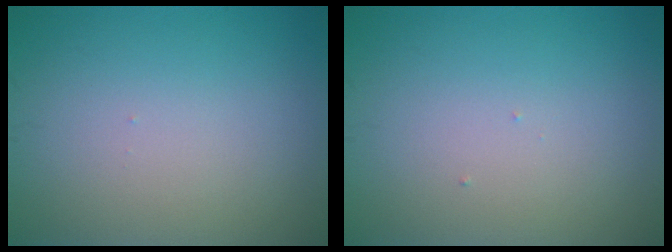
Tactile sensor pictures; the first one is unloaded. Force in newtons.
{"total": 0.0}